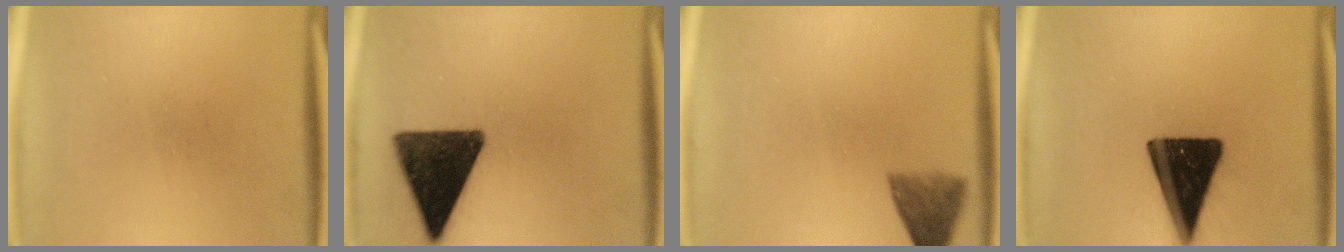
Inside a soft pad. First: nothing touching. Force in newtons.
{"total": 15.1}
{"total": 4.8}
{"total": 17.8}